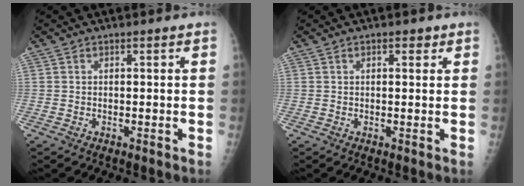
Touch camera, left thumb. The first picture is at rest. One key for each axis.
{"total": 1.8, "fx": 1.0, "fy": 1.0, "fz": 1.2, "tx": -0.008, "ty": -0.001, "tz": 0.011}